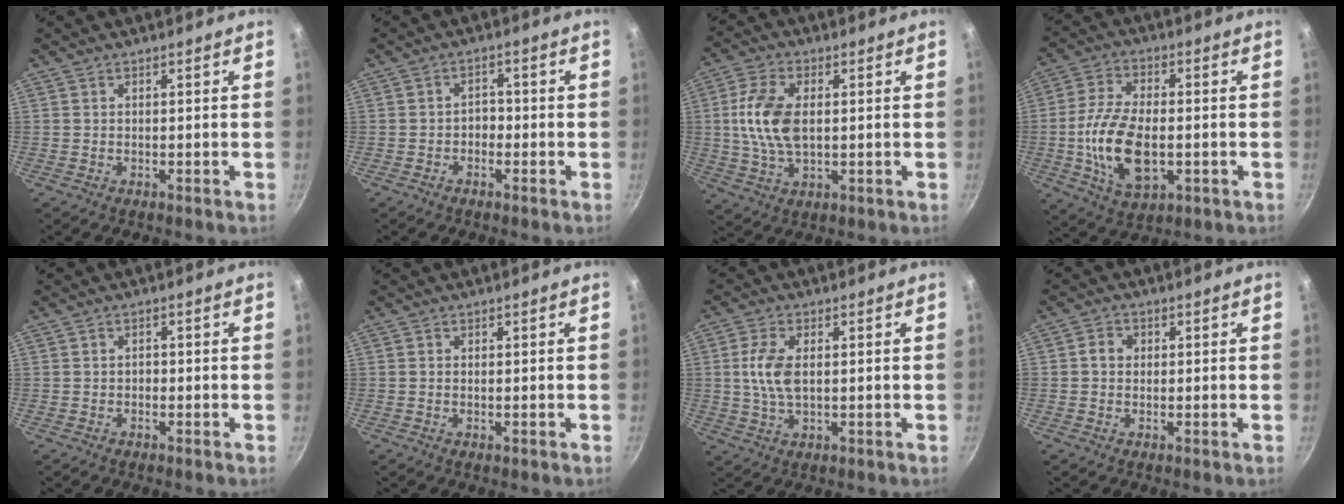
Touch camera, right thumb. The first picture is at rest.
{"total": 2.3, "force": [-1.0, 1.7, 1.2], "torque": [-0.001, 0.015, -0.019]}
{"total": 10.9, "force": [1.0, 6.2, 8.9], "torque": [-0.173, 0.008, 0.016]}
{"total": 14.1, "force": [-2.2, 7.7, 11.6], "torque": [-0.218, 0.012, -0.040]}
{"total": 0.6, "force": [-0.3, 0.4, 0.3], "torque": [-0.005, 0.003, -0.007]}
{"total": 0.0}
{"total": 6.8, "force": [0.7, 3.6, 5.8], "torque": [-0.118, 0.003, 0.012]}
{"total": 2.6, "force": [0.2, 2.2, 1.4], "torque": [-0.018, 0.007, -0.002]}